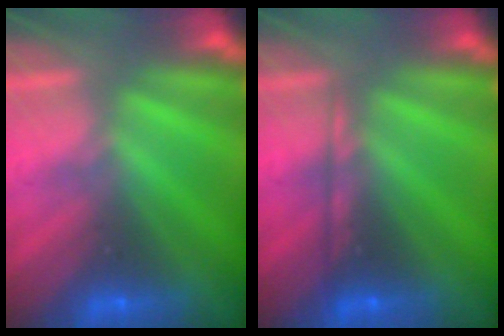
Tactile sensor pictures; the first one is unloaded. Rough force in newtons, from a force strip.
{"total": 2.1}